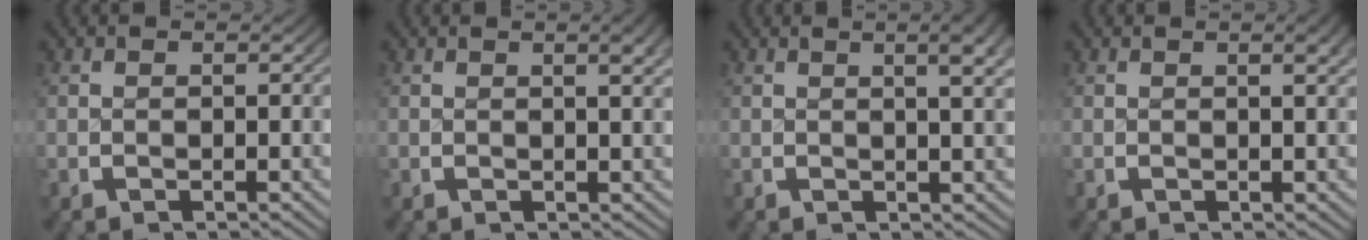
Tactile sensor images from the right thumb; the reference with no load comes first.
{"total": 2.0, "force": [0.9, 0.5, 1.7], "torque": [-0.018, 0.004, 0.011]}
{"total": 3.8, "force": [1.6, 1.2, 3.3], "torque": [-0.030, 0.008, 0.021]}
{"total": 1.4, "force": [0.6, 0.3, 1.2], "torque": [-0.014, 0.002, 0.008]}